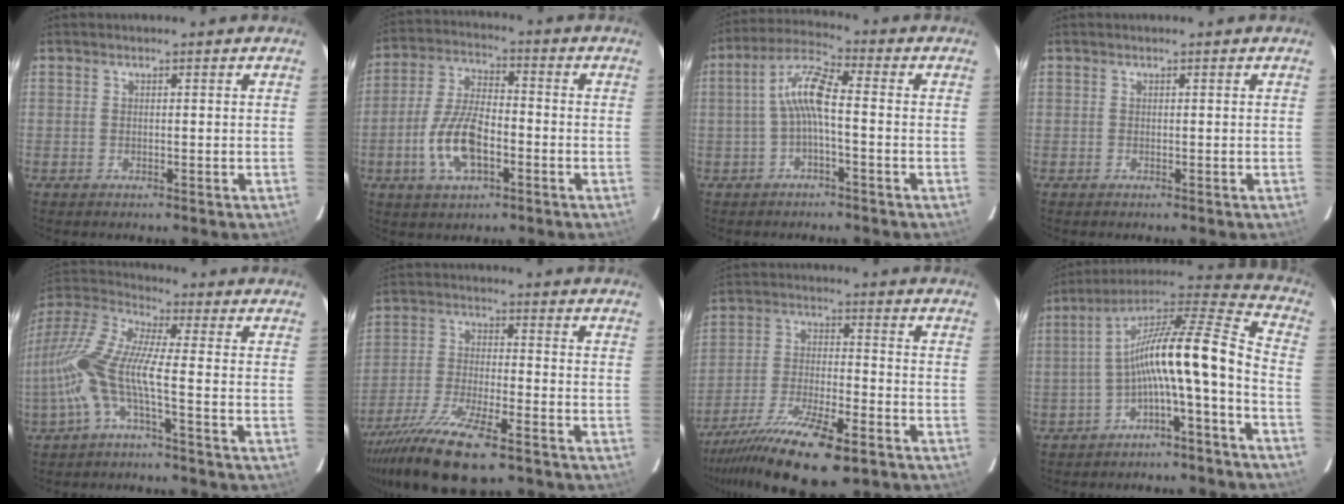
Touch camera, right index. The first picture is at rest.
{"total": 11.4, "force": [-4.0, 5.0, 9.4], "torque": [-0.198, 0.003, -0.073]}
{"total": 7.0, "force": [-1.1, 1.4, 6.8], "torque": [-0.153, 0.020, -0.022]}
{"total": 0.0}
{"total": 11.8, "force": [-2.9, 1.5, 11.3], "torque": [-0.235, 0.004, -0.062]}
{"total": 16.5, "force": [-12.1, 3.5, 10.6], "torque": [-0.219, -0.048, -0.223]}
{"total": 18.5, "force": [-13.4, 4.4, 11.9], "torque": [-0.239, -0.049, -0.235]}
{"total": 17.2, "force": [-5.7, 1.9, 16.1], "torque": [-0.278, 0.014, -0.103]}